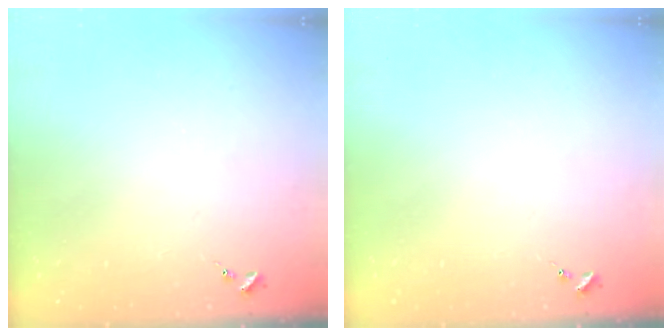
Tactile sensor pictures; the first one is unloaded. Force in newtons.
{"total": 0.0}